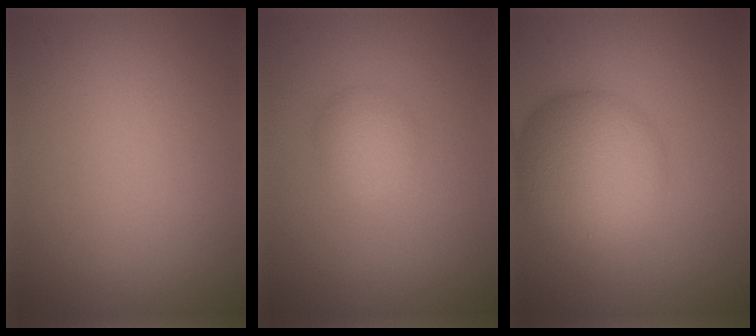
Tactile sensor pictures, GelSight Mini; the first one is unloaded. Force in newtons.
{"total": 2.1, "press": 2.1, "slide": 0.1}
{"total": 8.0, "press": 8.0, "slide": 0.2}